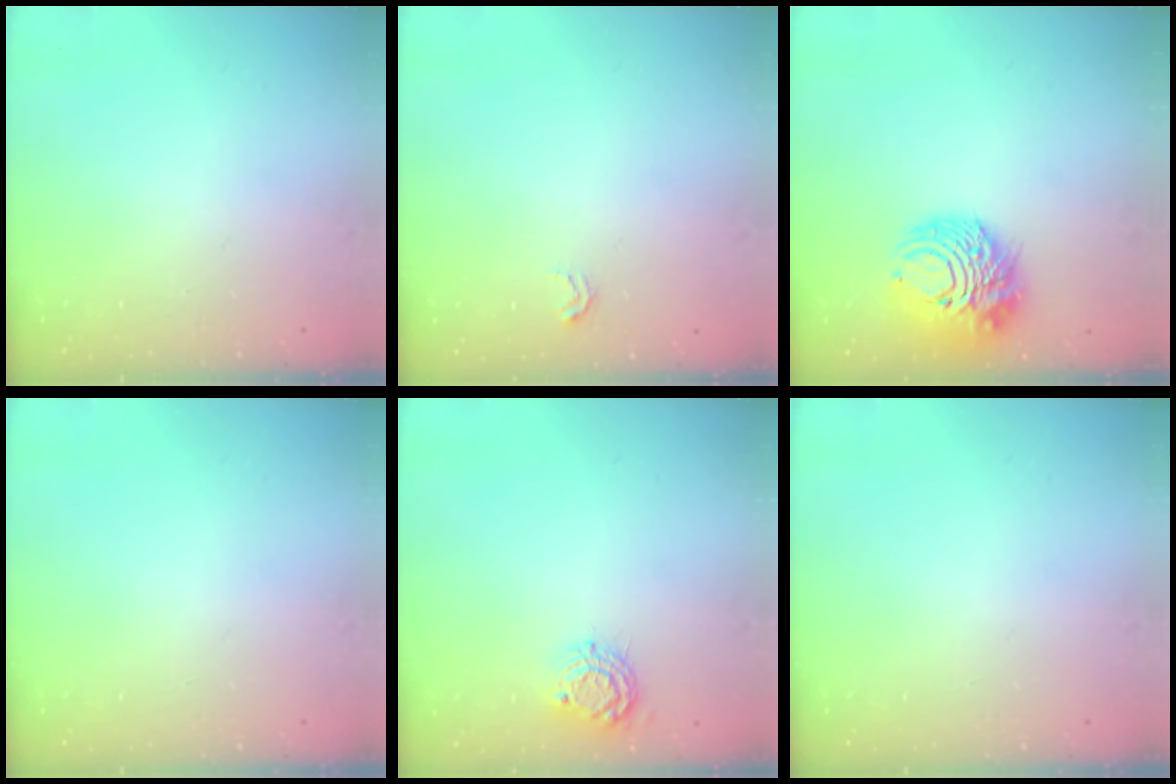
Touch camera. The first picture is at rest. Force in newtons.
{"total": 2.7, "press": 2.7, "slide": 0.4}
{"total": 12.6, "press": 12.5, "slide": 1.5}
{"total": 0.0}
{"total": 8.0, "press": 8.0, "slide": 0.3}
{"total": 0.0}